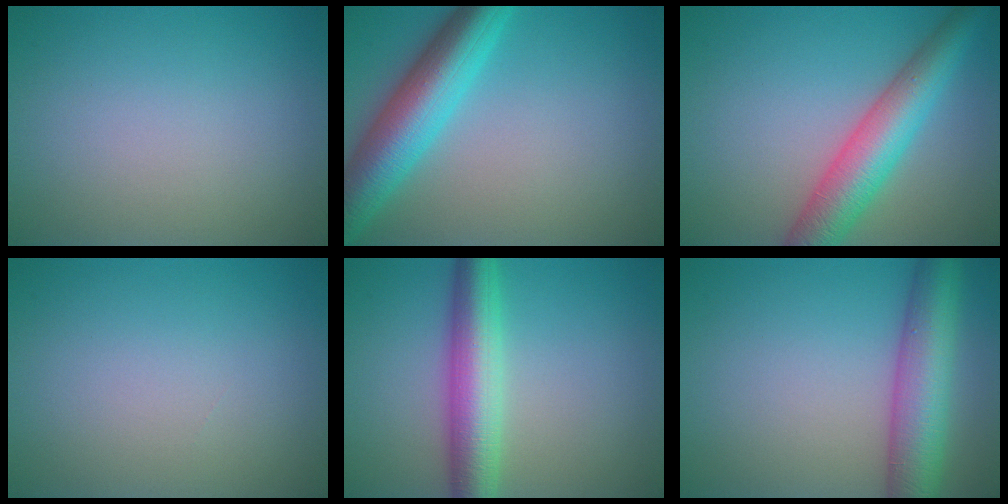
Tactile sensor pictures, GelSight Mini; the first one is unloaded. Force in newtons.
{"total": 7.7, "press": 7.7, "slide": 0.2}
{"total": 6.7, "press": 6.7, "slide": 0.2}
{"total": 0.0}
{"total": 6.3, "press": 6.3, "slide": 0.1}
{"total": 7.4, "press": 7.4, "slide": 0.3}